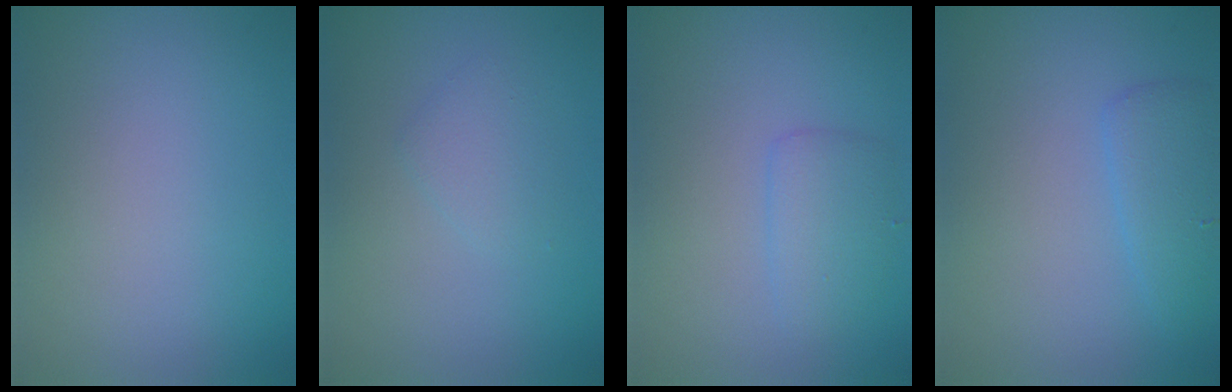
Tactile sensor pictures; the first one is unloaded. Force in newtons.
{"total": 1.4, "press": 1.4, "slide": 0.1}
{"total": 2.1, "press": 2.1, "slide": 0.2}
{"total": 2.4, "press": 2.4, "slide": 0.3}